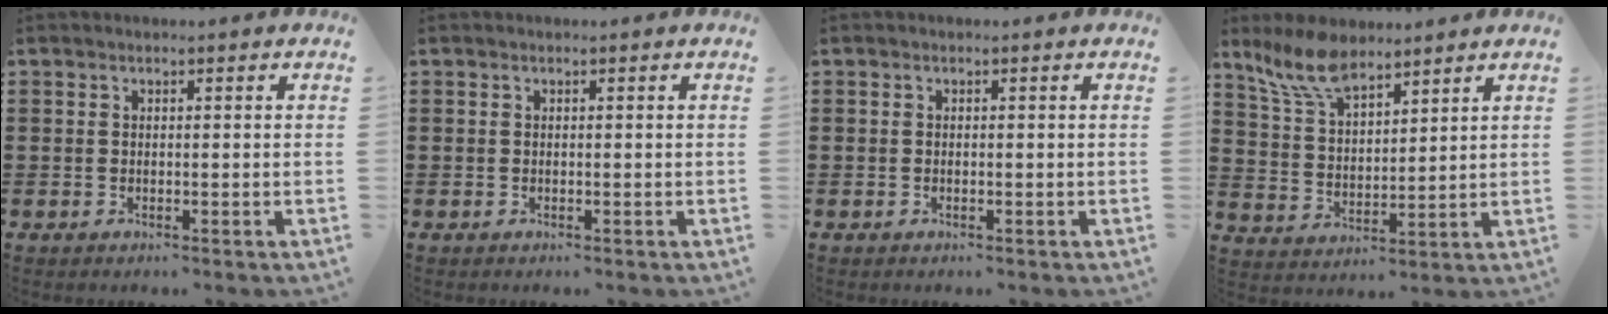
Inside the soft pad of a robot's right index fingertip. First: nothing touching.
{"total": 0.0}
{"total": 0.0}
{"total": 8.1, "force": [6.5, 2.9, 4.0], "torque": [-0.099, -0.011, 0.123]}